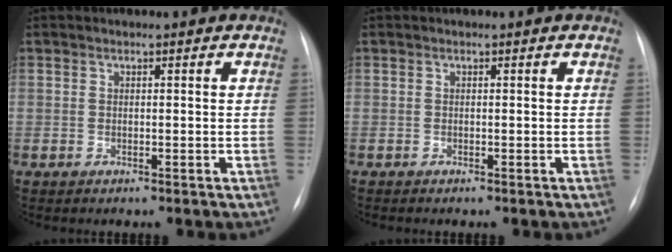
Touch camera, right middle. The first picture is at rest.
{"total": 0.0}